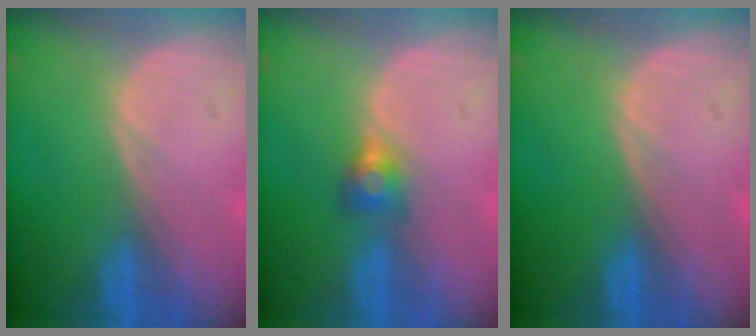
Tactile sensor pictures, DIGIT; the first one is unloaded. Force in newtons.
{"total": 2.8, "press": 2.6, "slide": 1.0}
{"total": 0.0}